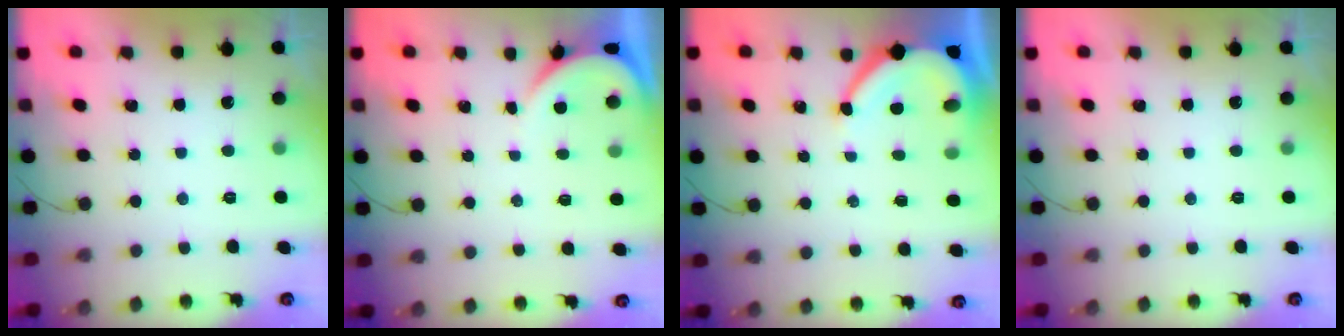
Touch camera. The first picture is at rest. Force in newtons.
{"total": 2.1, "press": 2.1, "slide": 0.2}
{"total": 7.4, "press": 7.4, "slide": 0.8}
{"total": 0.0}